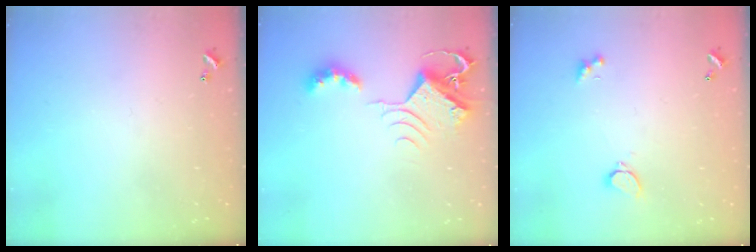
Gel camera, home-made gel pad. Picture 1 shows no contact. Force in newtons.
{"total": 8.1, "press": 8.1, "slide": 0.2}
{"total": 1.6, "press": 1.5, "slide": 0.5}